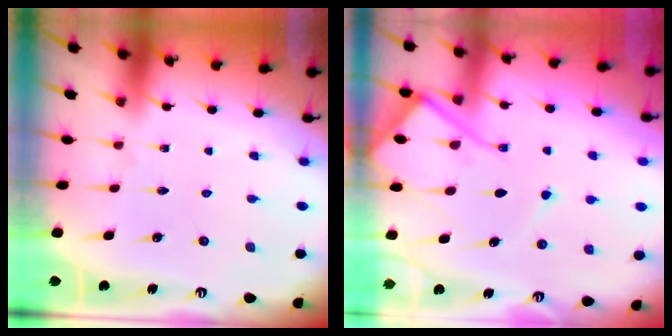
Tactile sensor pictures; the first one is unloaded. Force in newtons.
{"total": 12.4, "press": 12.3, "slide": 1.4}